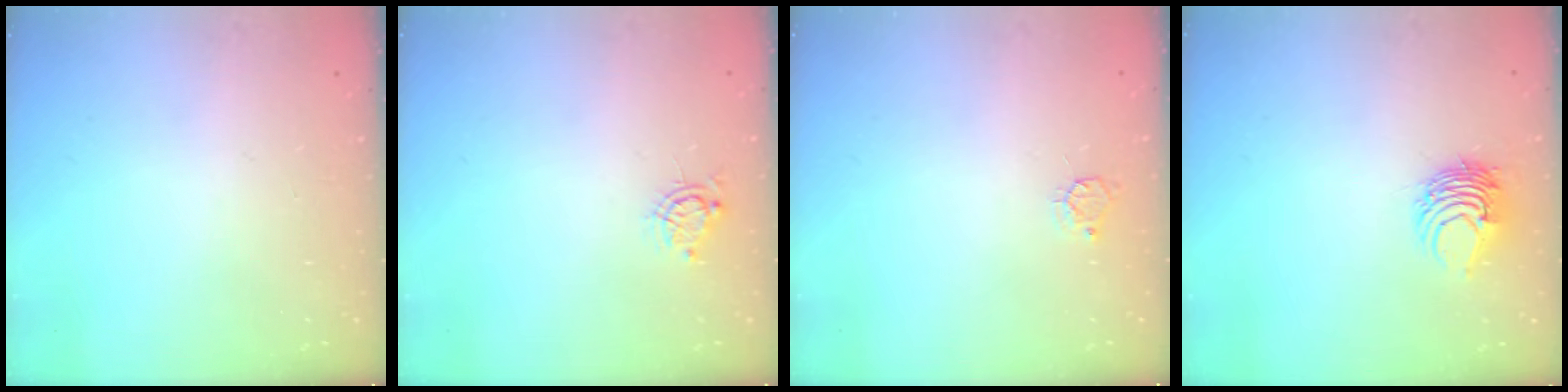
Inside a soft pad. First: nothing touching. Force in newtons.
{"total": 6.6, "press": 6.5, "slide": 1.2}
{"total": 3.8, "press": 3.8, "slide": 0.4}
{"total": 7.8, "press": 7.7, "slide": 1.1}